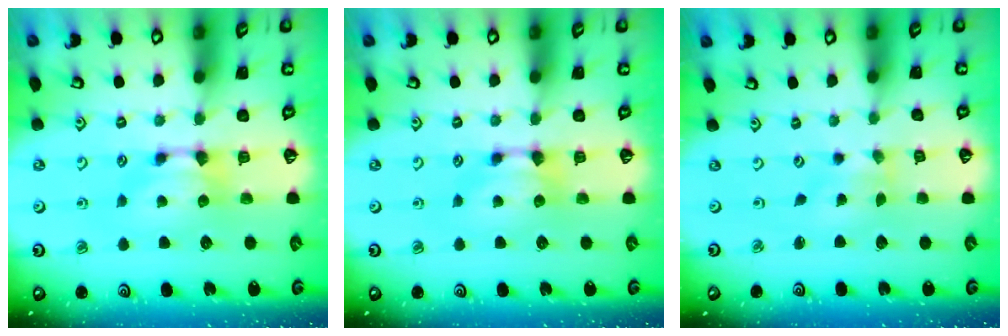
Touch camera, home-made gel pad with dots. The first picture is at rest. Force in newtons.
{"total": 0.0}
{"total": 2.6, "press": 2.4, "slide": 1.0}